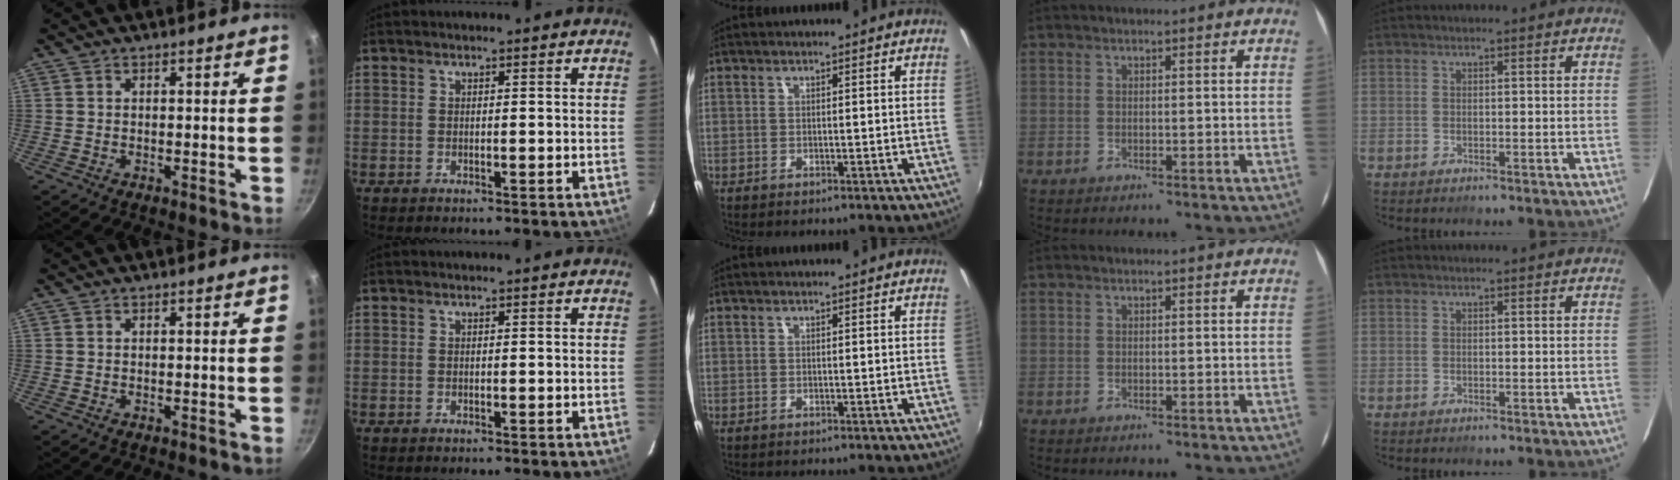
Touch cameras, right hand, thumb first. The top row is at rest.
{}